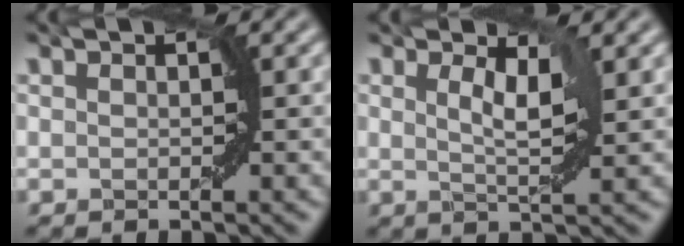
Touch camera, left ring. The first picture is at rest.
{"total": 2.4, "force": [0.5, 0.6, 2.3], "torque": [-0.042, 0.003, 0.014]}